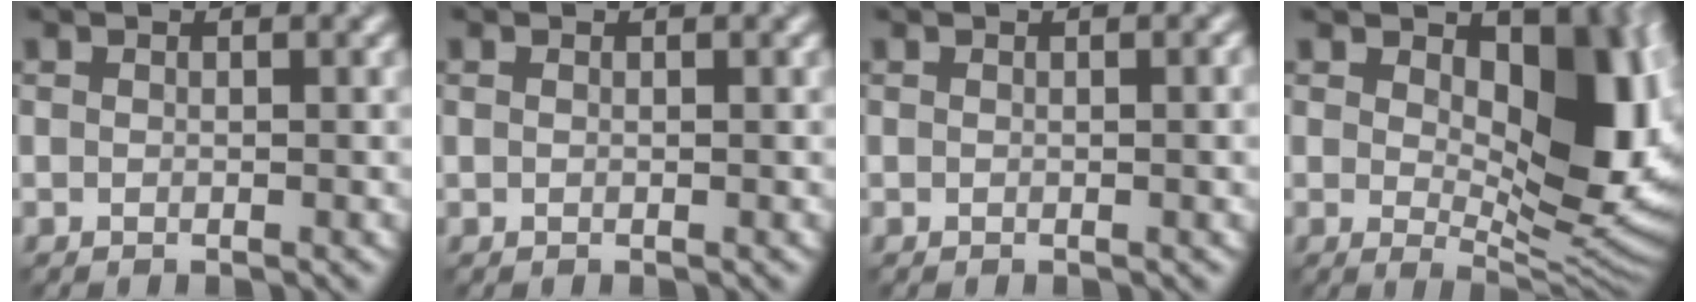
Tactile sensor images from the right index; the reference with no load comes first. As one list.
[{"total": 0.0}, {"total": 2.0, "force": [0.3, 0.8, 1.8], "torque": [-0.008, 0.007, 0.004]}, {"total": 11.3, "force": [2.8, 5.9, 9.3], "torque": [-0.120, -0.005, 0.054]}]